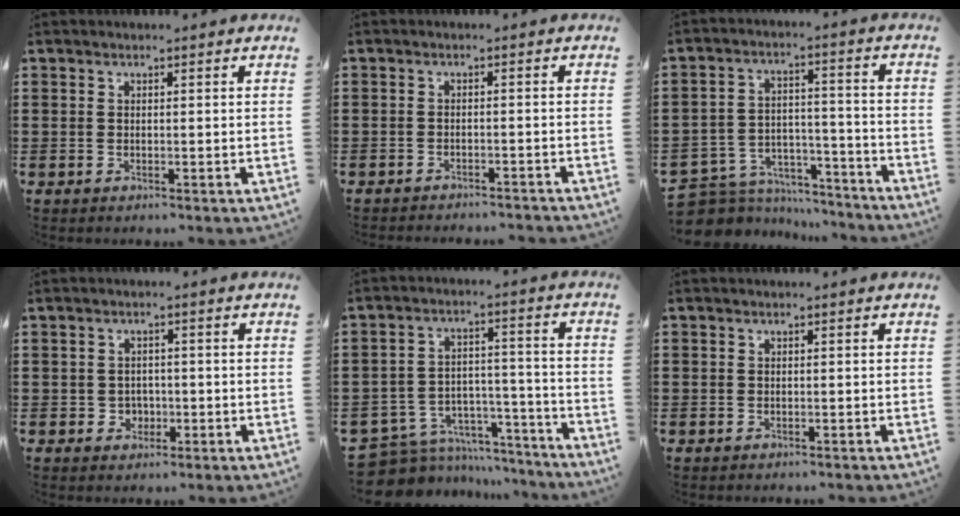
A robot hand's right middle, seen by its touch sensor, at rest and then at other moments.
{"total": 2.0, "force": [-2.0, 0.1, -0.3], "torque": [0.000, 0.003, -0.045]}
{"total": 6.2, "force": [-5.7, 2.3, 0.9], "torque": [-0.029, 0.009, -0.117]}
{"total": 2.1, "force": [-0.7, 2.0, 0.5], "torque": [-0.017, 0.004, -0.018]}
{"total": 7.3, "force": [-6.4, 3.4, 1.1], "torque": [-0.036, 0.005, -0.125]}
{"total": 0.8, "force": [-0.6, 0.5, -0.1], "torque": [0.000, 0.004, -0.014]}